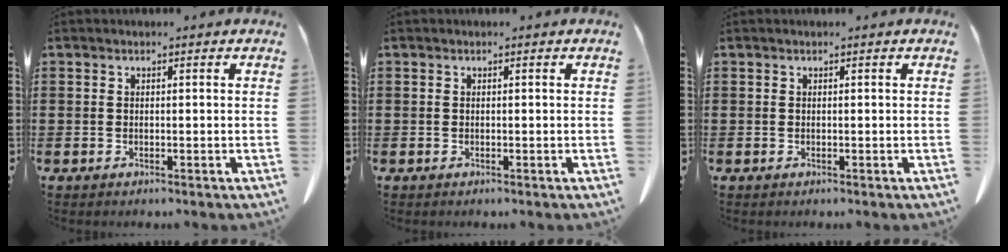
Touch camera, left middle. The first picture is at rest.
{"total": 0.0}
{"total": 0.0}